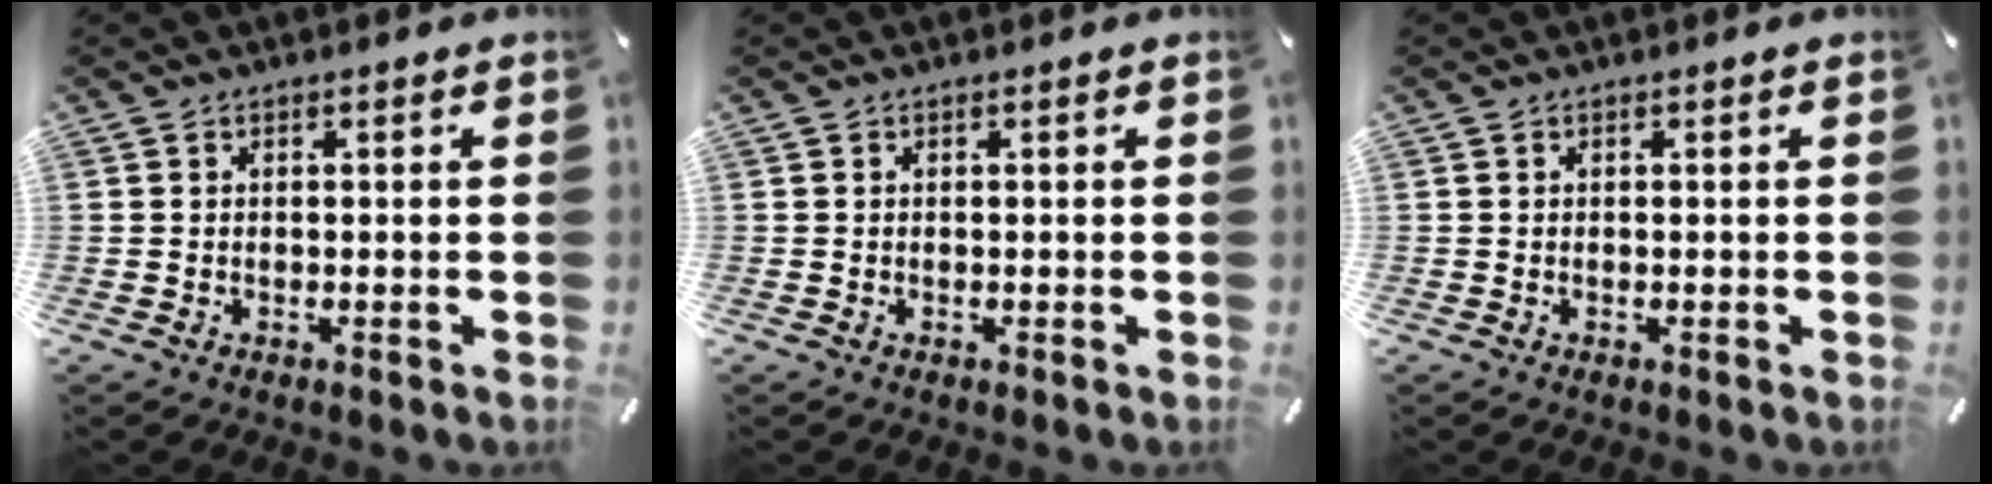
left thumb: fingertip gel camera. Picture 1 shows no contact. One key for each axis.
{"total": 0.0}
{"total": 0.0}